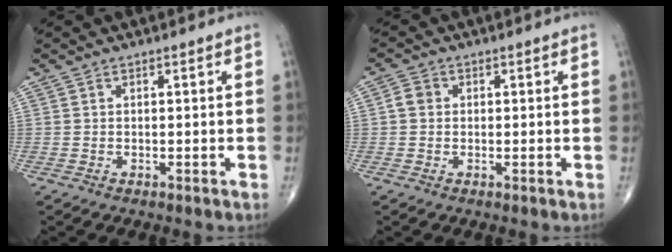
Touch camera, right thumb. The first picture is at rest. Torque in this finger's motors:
{"motor_torque": [0.11, 1.22, 0.25, -0.04, -0.01]}